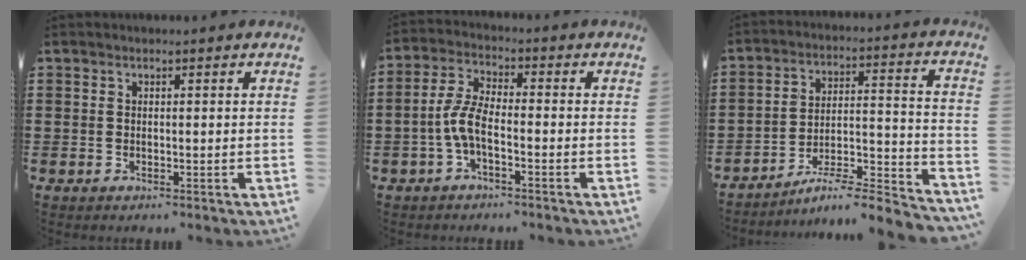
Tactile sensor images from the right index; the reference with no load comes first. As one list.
[{"total": 5.7, "force": [-2.0, 2.0, 5.0], "torque": [-0.120, -0.007, -0.045]}, {"total": 6.0, "force": [-5.4, 0.3, 2.6], "torque": [-0.040, -0.009, -0.107]}]